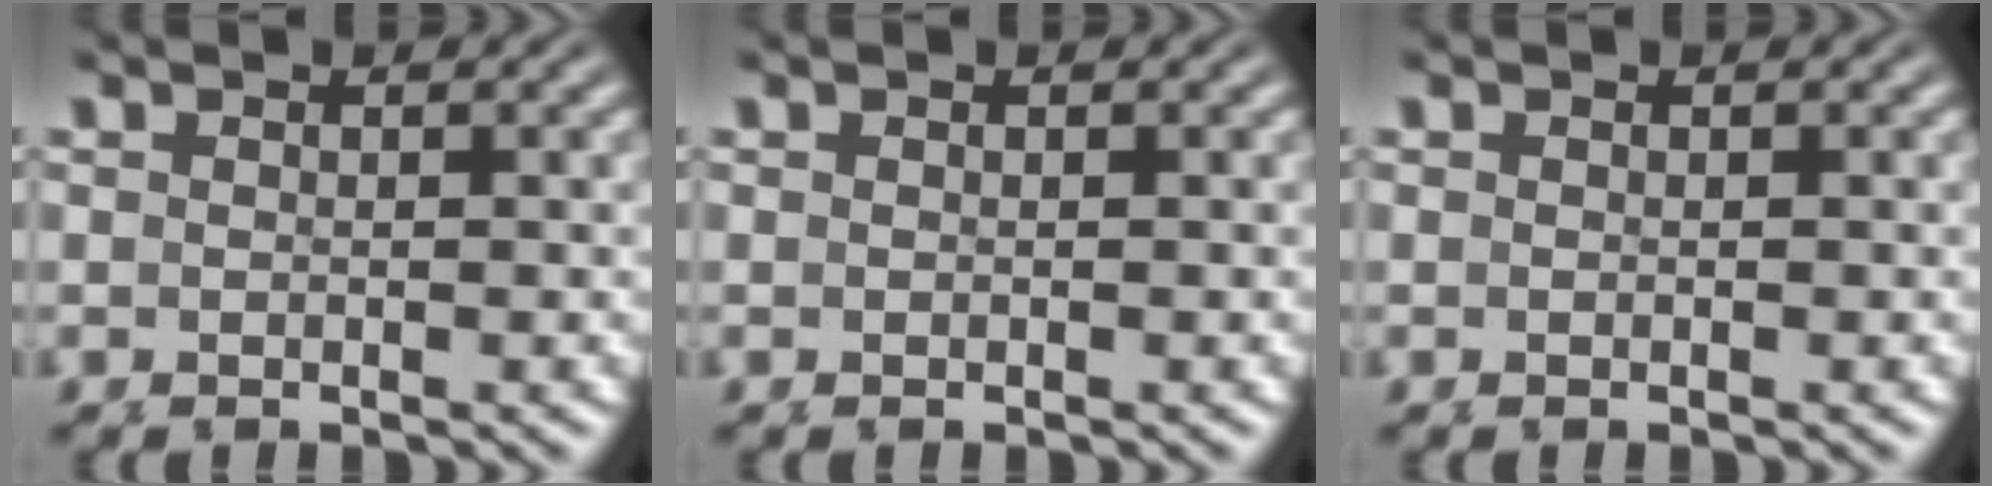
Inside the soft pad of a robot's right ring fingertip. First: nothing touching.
{"total": 0.0}
{"total": 0.0}